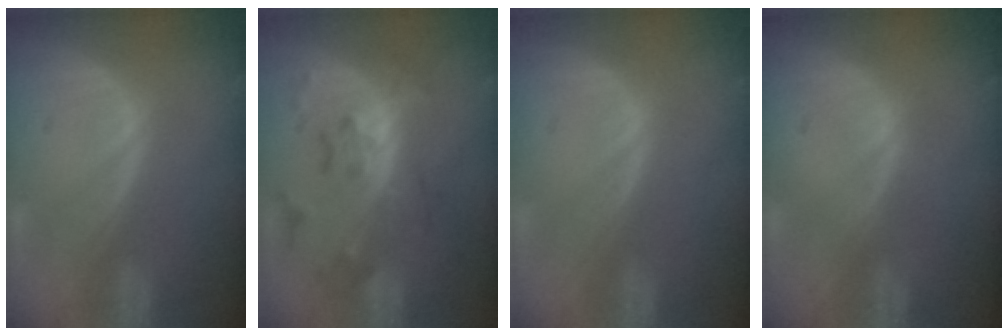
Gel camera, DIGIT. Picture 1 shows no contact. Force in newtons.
{"total": 7.1, "press": 7.1, "slide": 0.3}
{"total": 0.0}
{"total": 0.0}